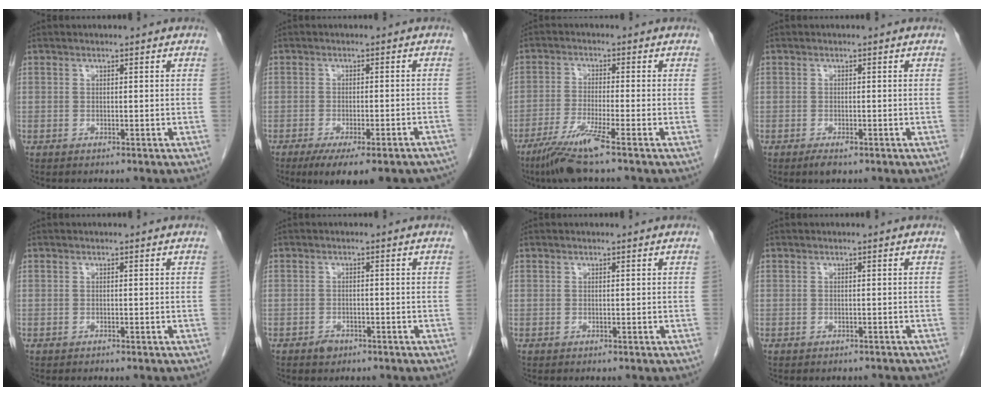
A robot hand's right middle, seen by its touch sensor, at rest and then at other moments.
{"total": 14.2, "force": [-11.5, 2.9, 7.8], "torque": [-0.073, -0.003, -0.144]}
{"total": 7.5, "force": [-4.8, -0.7, 5.7], "torque": [-0.110, -0.025, -0.096]}
{"total": 1.8, "force": [-1.1, 0.6, 1.3], "torque": [-0.023, -0.002, -0.015]}
{"total": 0.0}
{"total": 1.7, "force": [-1.2, 1.1, 0.6], "torque": [-0.011, 0.003, -0.016]}
{"total": 0.0}
{"total": 1.7, "force": [-1.6, 0.6, 0.2], "torque": [-0.008, -0.001, -0.021]}